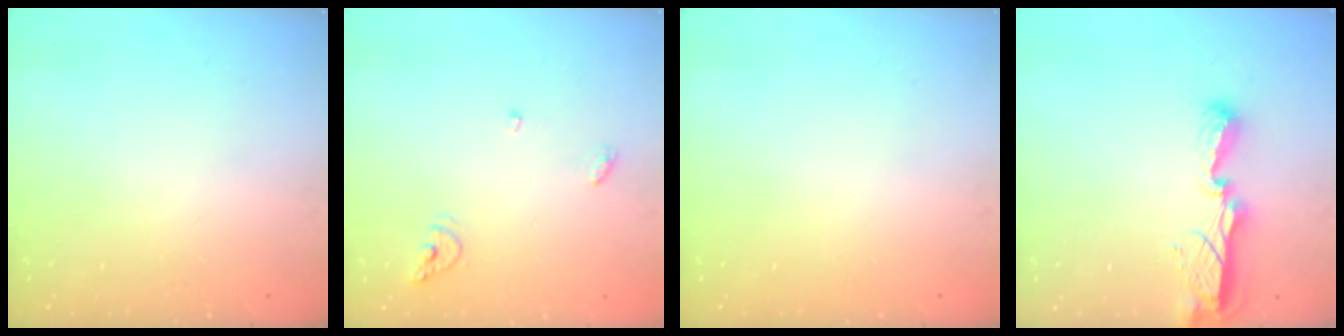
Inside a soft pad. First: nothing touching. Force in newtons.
{"total": 5.7, "press": 5.7, "slide": 0.5}
{"total": 0.0}
{"total": 8.9, "press": 8.9, "slide": 0.5}